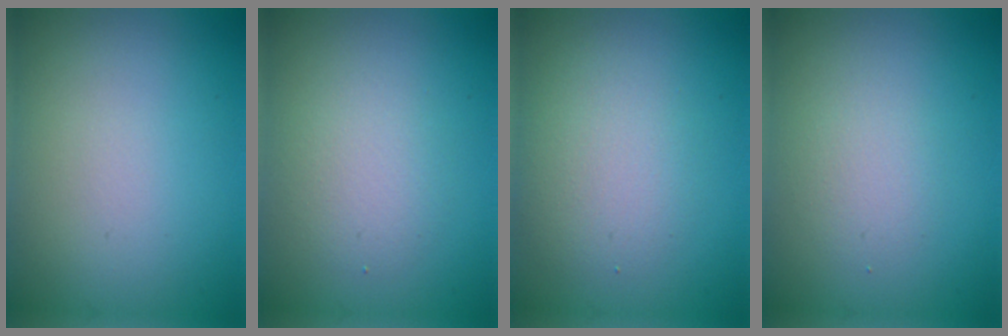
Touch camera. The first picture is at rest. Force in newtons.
{"total": 2.5, "press": 2.5, "slide": 0.2}
{"total": 4.0, "press": 4.0, "slide": 0.2}
{"total": 1.7, "press": 1.7, "slide": 0.1}